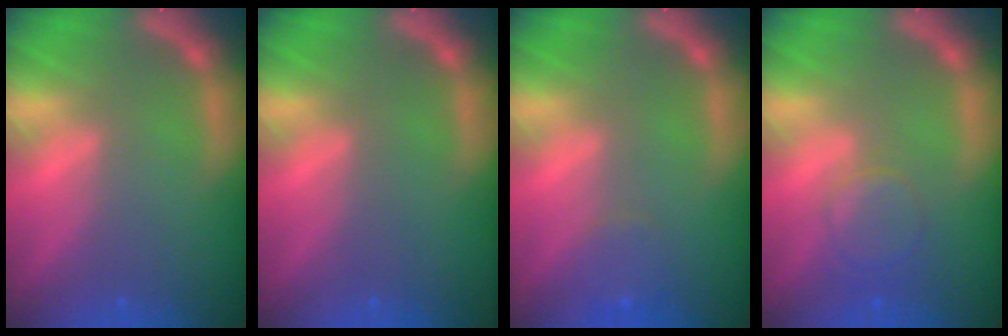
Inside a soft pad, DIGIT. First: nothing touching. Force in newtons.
{"total": 0.0}
{"total": 1.9}
{"total": 3.5}